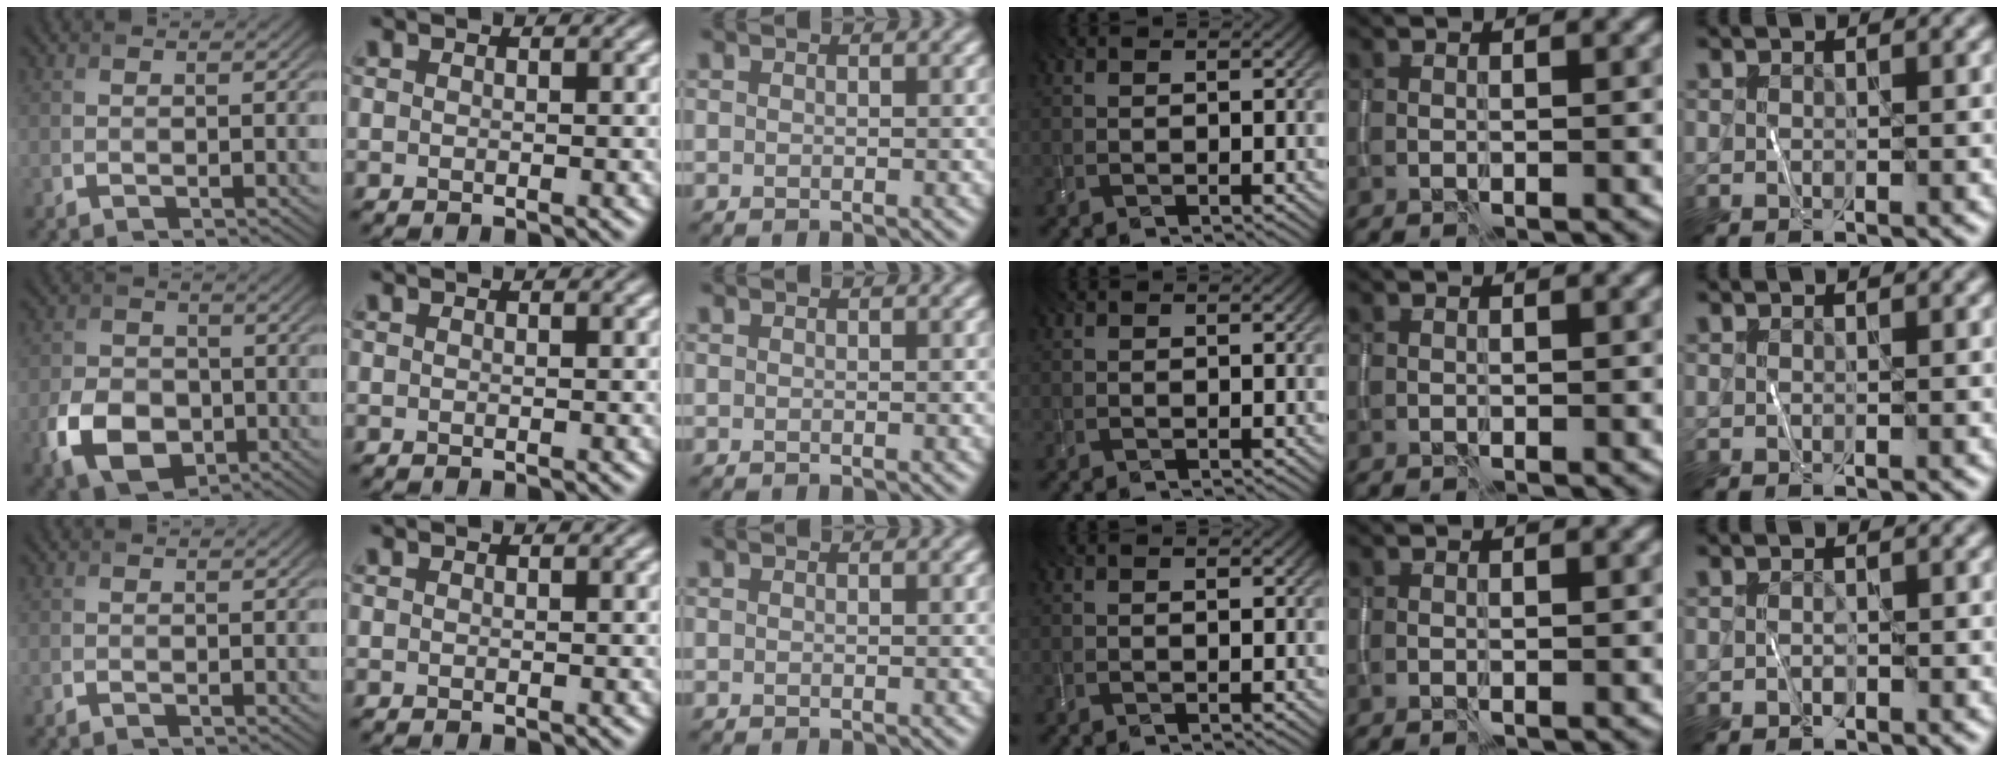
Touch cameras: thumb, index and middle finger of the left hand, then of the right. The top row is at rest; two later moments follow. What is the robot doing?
{"motion": "wipe", "object": "whiteboard"}